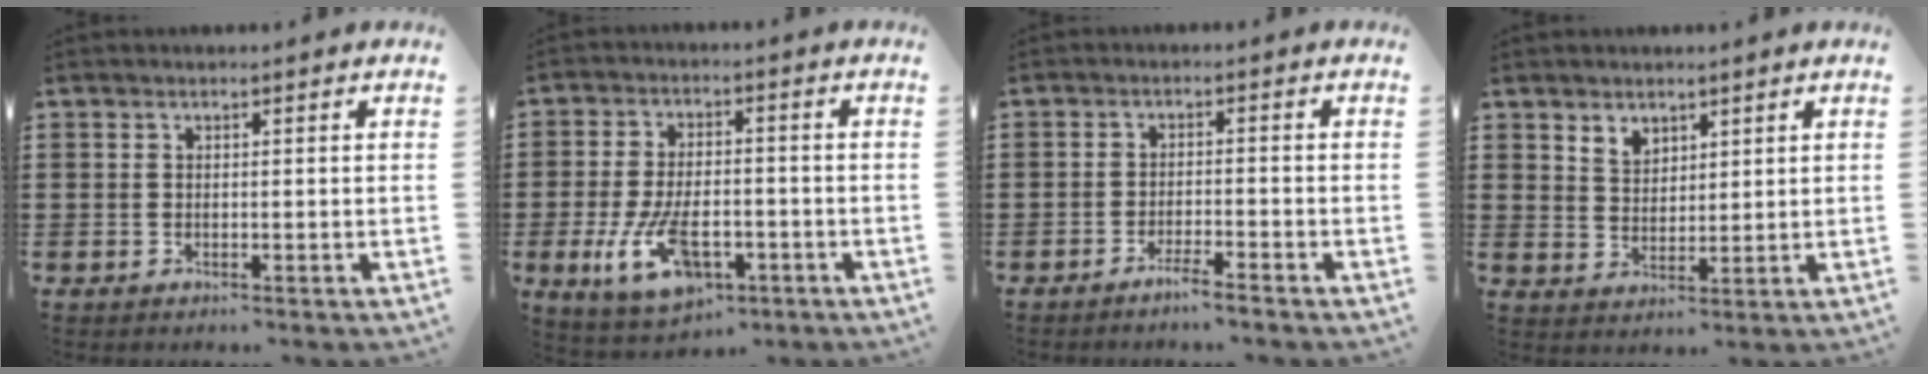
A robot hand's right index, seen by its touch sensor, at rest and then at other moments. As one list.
[{"total": 10.5, "force": [-3.8, 5.4, 8.1], "torque": [-0.167, -0.006, -0.067]}, {"total": 2.7, "force": [-2.4, -0.3, 1.1], "torque": [-0.019, 0.001, -0.045]}, {"total": 3.2, "force": [2.5, 2.0, 0.4], "torque": [-0.017, 0.005, 0.049]}]